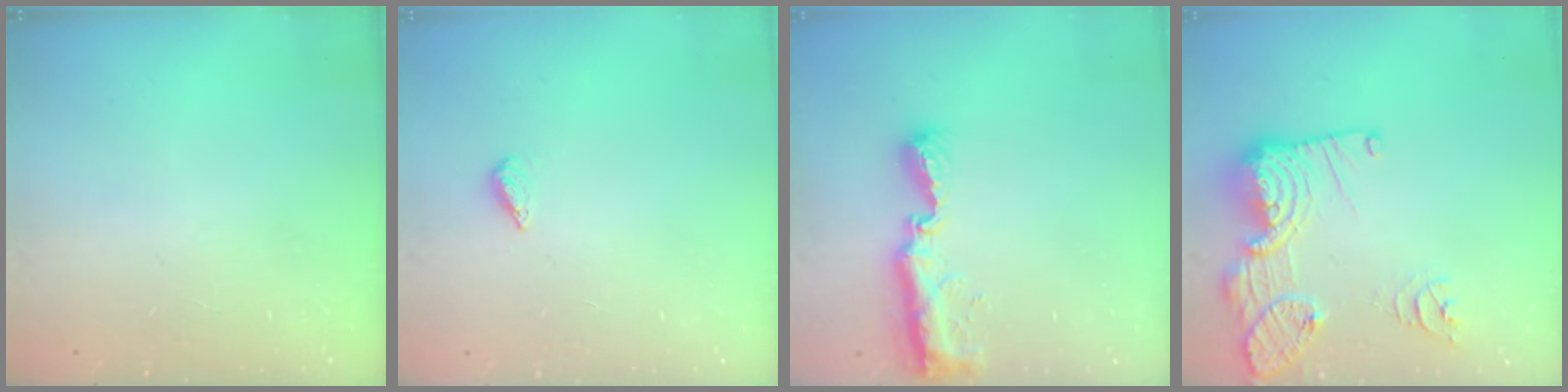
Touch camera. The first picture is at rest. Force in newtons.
{"total": 2.3, "press": 2.2, "slide": 0.8}
{"total": 8.6, "press": 8.6, "slide": 0.5}
{"total": 18.4, "press": 18.3, "slide": 1.7}